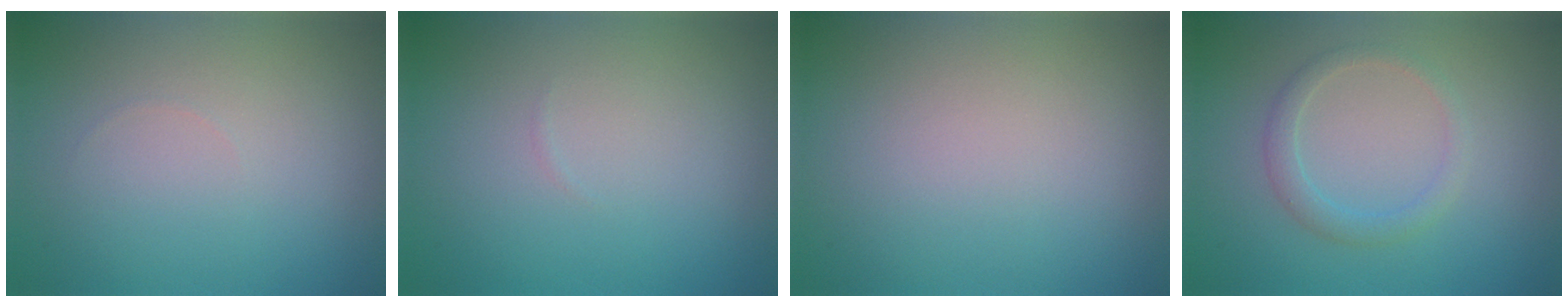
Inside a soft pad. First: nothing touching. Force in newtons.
{"total": 0.0}
{"total": 0.0}
{"total": 1.9, "press": 1.9, "slide": 0.1}